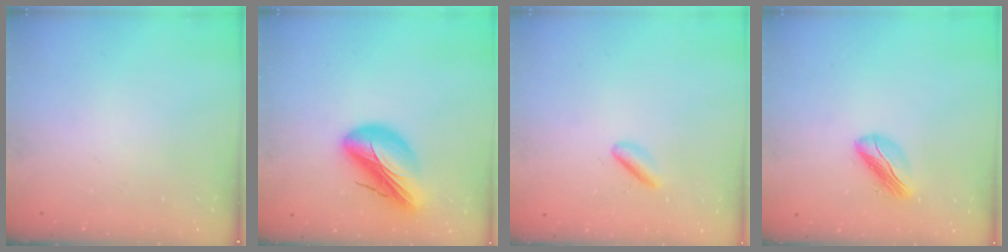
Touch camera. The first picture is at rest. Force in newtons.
{"total": 16.6, "press": 16.2, "slide": 3.7}
{"total": 3.0, "press": 2.8, "slide": 1.0}
{"total": 6.4, "press": 6.2, "slide": 1.5}